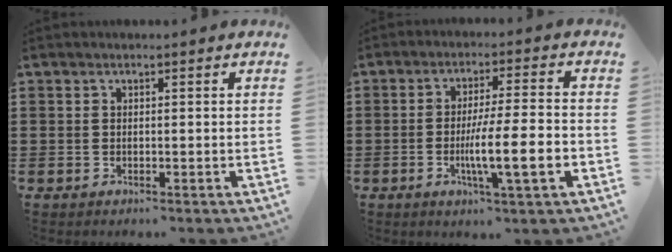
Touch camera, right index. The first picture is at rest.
{"total": 9.7, "force": [-2.7, 1.0, 9.3], "torque": [-0.165, -0.010, -0.048]}